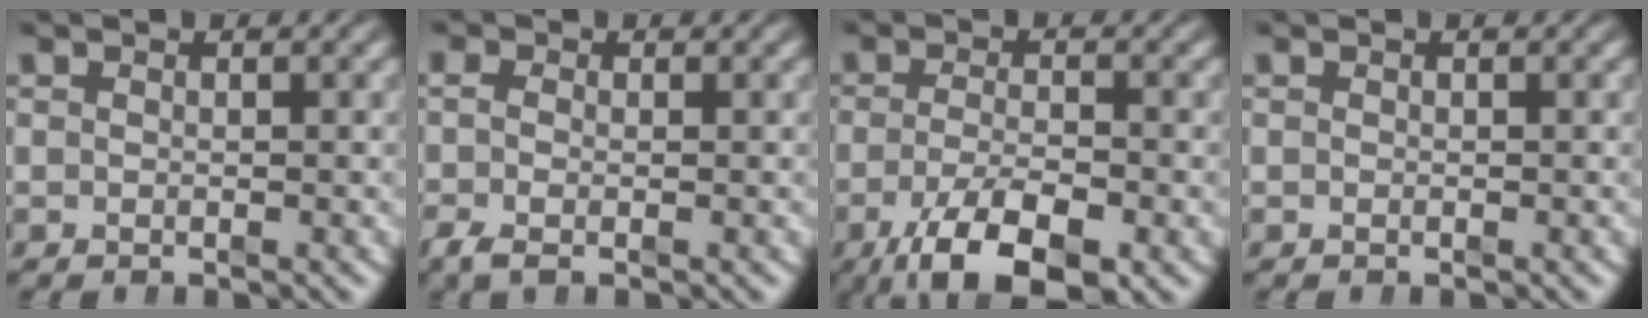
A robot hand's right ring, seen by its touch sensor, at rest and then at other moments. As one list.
[{"total": 2.0, "force": [-1.3, 0.8, 1.4], "torque": [-0.039, -0.016, -0.016]}, {"total": 8.1, "force": [-4.8, 3.2, 5.7], "torque": [-0.104, -0.037, -0.057]}, {"total": 0.0}]